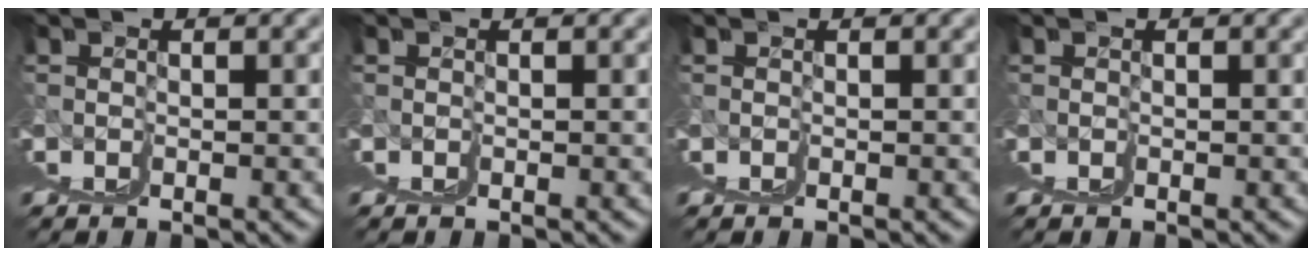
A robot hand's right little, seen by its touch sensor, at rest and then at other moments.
{"total": 0.0}
{"total": 0.0}
{"total": 0.0}